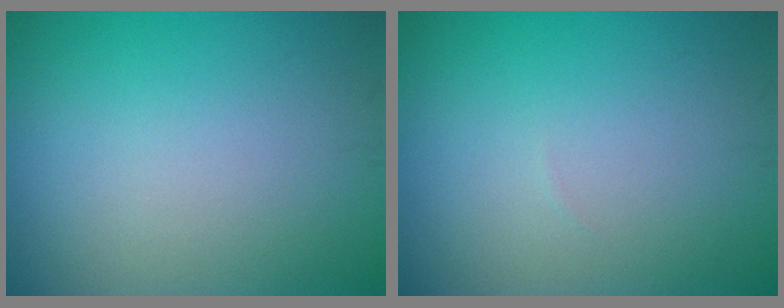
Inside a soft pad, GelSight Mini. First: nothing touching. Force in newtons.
{"total": 0.0}